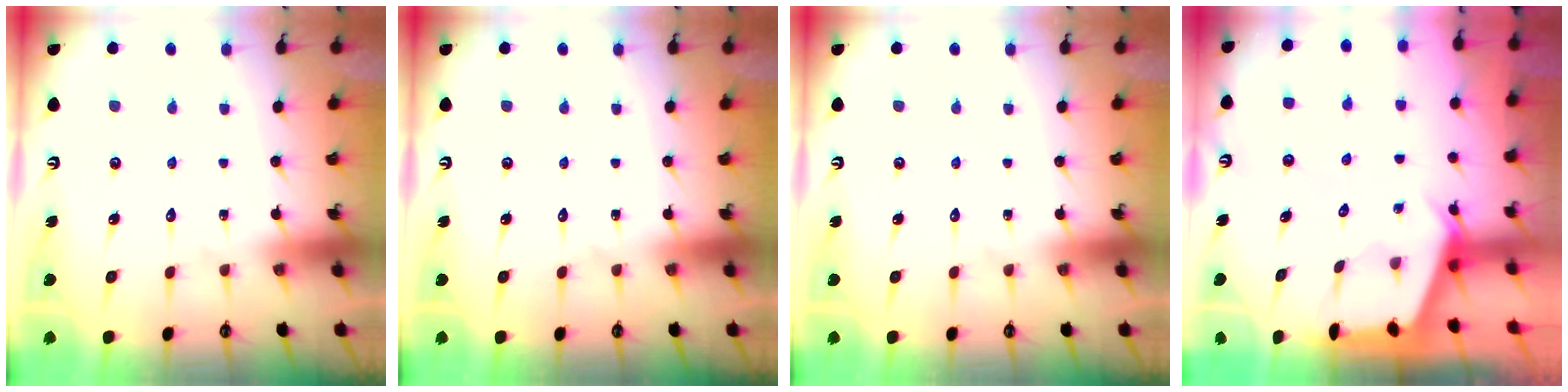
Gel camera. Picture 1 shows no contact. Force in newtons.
{"total": 0.0}
{"total": 0.0}
{"total": 2.5, "press": 2.5, "slide": 0.3}